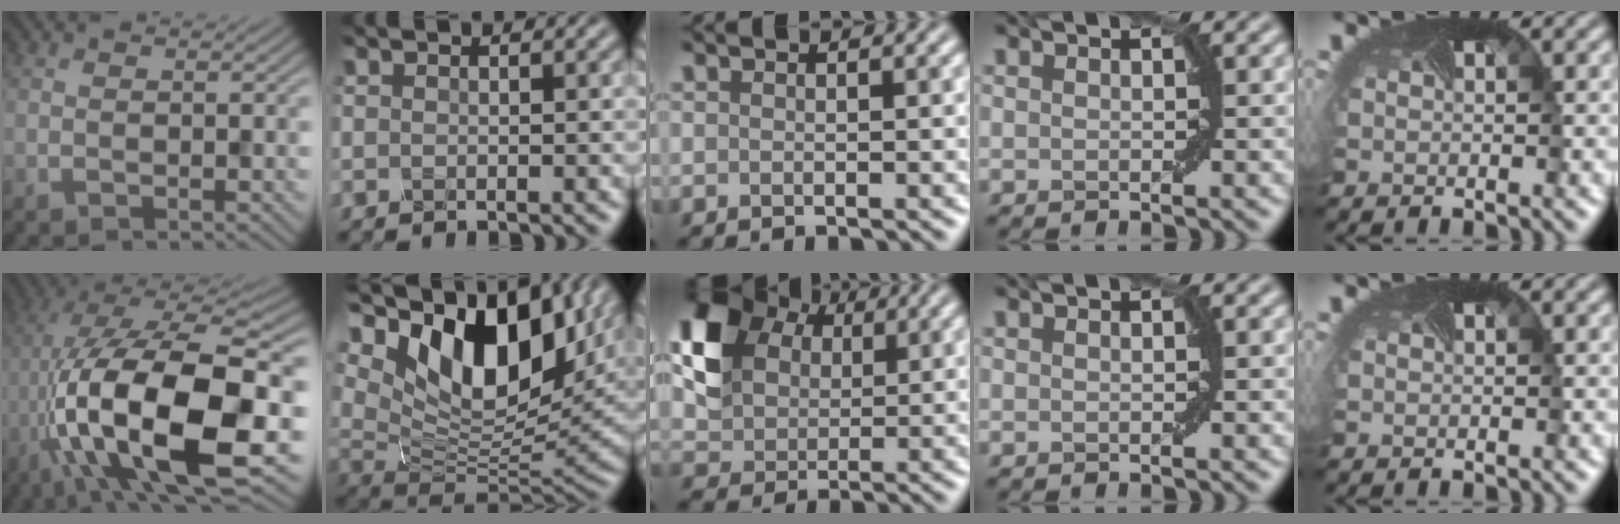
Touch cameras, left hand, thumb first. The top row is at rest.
{"thumb": {"total": 20.3, "force": [-4.2, 7.2, 18.5], "torque": [-0.340, -0.003, -0.068]}, "index": {"total": 15.5, "force": [5.8, 8.0, 12.0], "torque": [-0.213, 0.022, 0.095]}, "middle": {"total": 7.4, "force": [2.7, 5.7, 3.8], "torque": [-0.096, 0.006, 0.046]}}